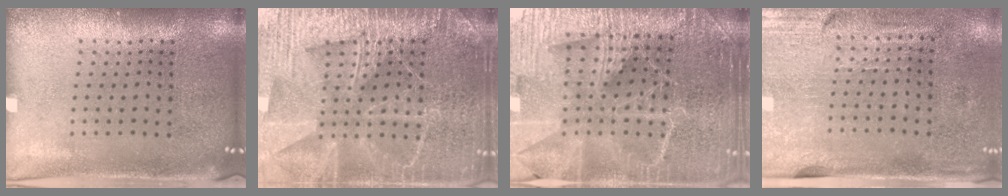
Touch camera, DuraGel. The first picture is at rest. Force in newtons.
{"total": 6.5, "press": 6.4, "slide": 0.8}
{"total": 4.6, "press": 4.4, "slide": 1.5}
{"total": 3.1, "press": 2.6, "slide": 1.6}